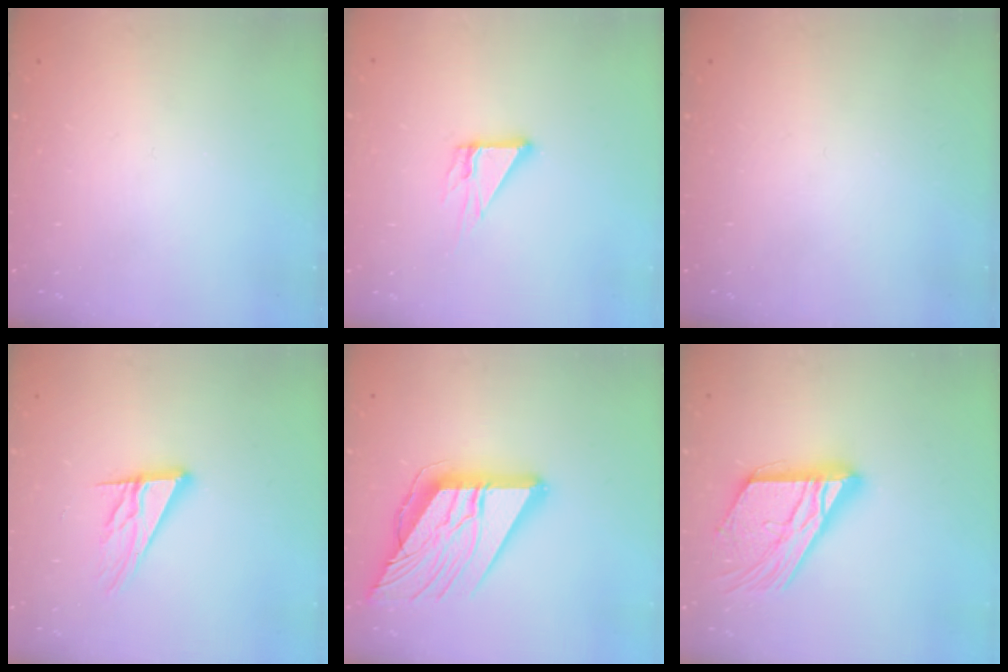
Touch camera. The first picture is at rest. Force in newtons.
{"total": 5.5, "press": 5.5, "slide": 0.3}
{"total": 0.0}
{"total": 12.4, "press": 12.2, "slide": 2.2}
{"total": 24.5, "press": 24.3, "slide": 3.0}
{"total": 19.3, "press": 19.2, "slide": 1.8}